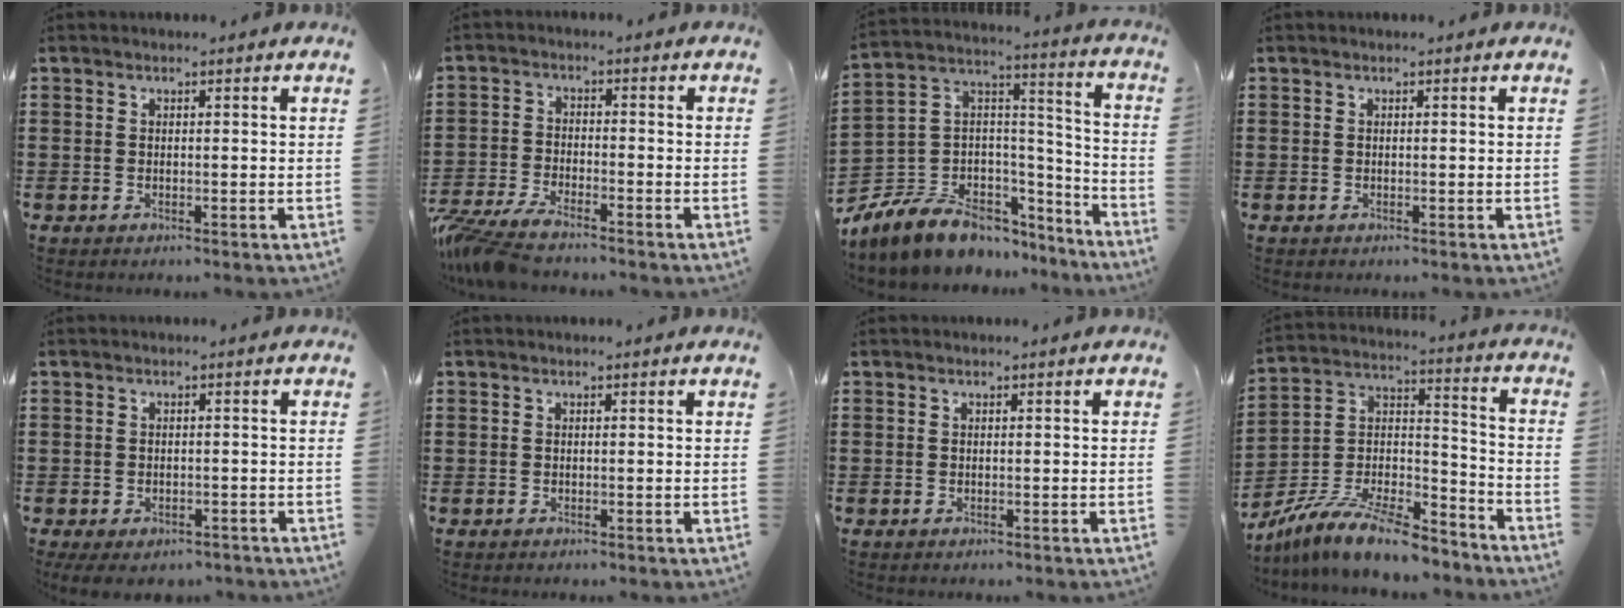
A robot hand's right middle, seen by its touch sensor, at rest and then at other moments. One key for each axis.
{"total": 5.3, "fx": -4.8, "fy": 0.5, "fz": 2.0, "tx": -0.068, "ty": -0.015, "tz": -0.102}
{"total": 8.9, "fx": -6.8, "fy": 5.1, "fz": 2.6, "tx": -0.093, "ty": -0.006, "tz": -0.138}
{"total": 0.0}
{"total": 1.5, "fx": -1.4, "fy": 0.5, "fz": 0.3, "tx": -0.011, "ty": -0.001, "tz": -0.028}
{"total": 0.0}
{"total": 0.0}
{"total": 10.6, "fx": -9.2, "fy": 1.4, "fz": 5.0, "tx": -0.095, "ty": 0.010, "tz": -0.182}